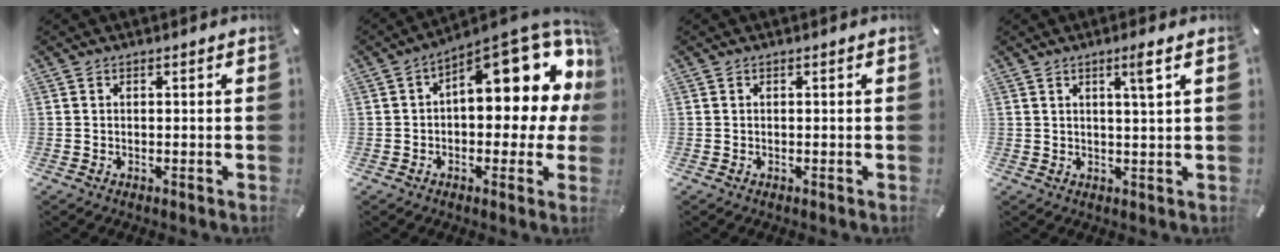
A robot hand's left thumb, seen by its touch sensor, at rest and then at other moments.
{"total": 18.8, "force": [7.1, 9.2, 14.8], "torque": [-0.179, -0.058, 0.118]}
{"total": 0.0}
{"total": 4.3, "force": [2.2, -0.2, 3.6], "torque": [-0.058, -0.008, 0.031]}